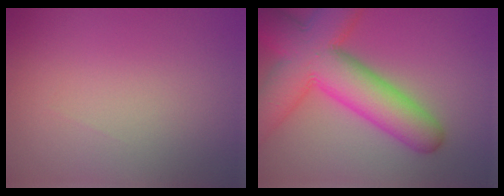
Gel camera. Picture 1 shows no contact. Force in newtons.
{"total": 11.1, "press": 11.1, "slide": 0.4}